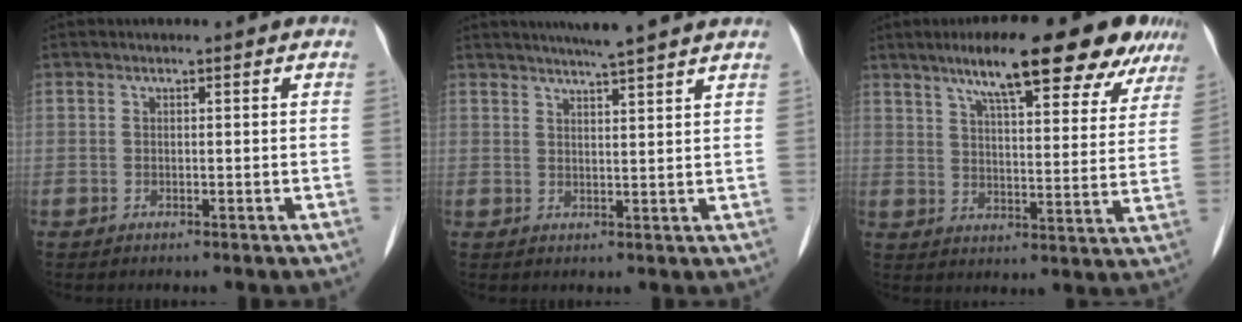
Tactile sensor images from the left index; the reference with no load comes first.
{"total": 8.0, "force": [7.0, -0.8, 3.8], "torque": [-0.060, 0.015, 0.092]}
{"total": 18.8, "force": [13.6, 3.8, 12.3], "torque": [-0.169, 0.025, 0.184]}